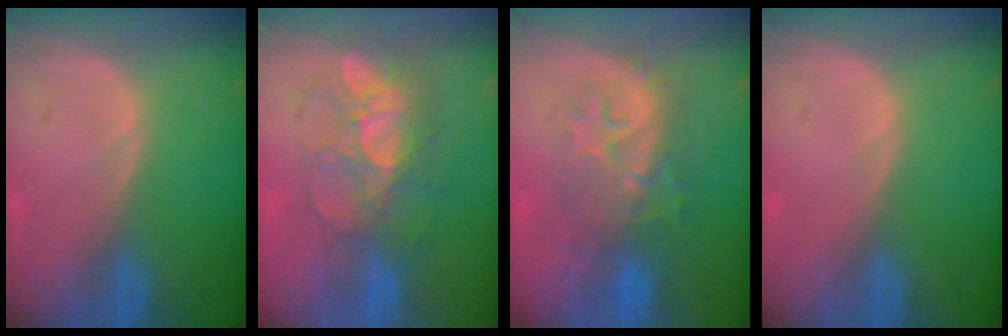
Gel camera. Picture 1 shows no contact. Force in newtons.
{"total": 8.3, "press": 7.7, "slide": 3.1}
{"total": 8.2, "press": 8.1, "slide": 0.8}
{"total": 0.0}